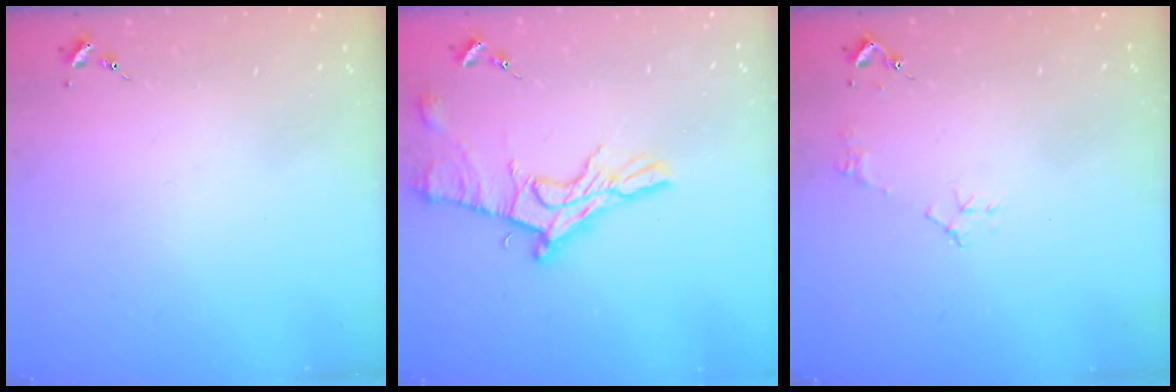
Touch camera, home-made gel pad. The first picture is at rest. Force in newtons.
{"total": 14.1, "press": 14.1, "slide": 1.3}
{"total": 5.3, "press": 5.3, "slide": 0.7}